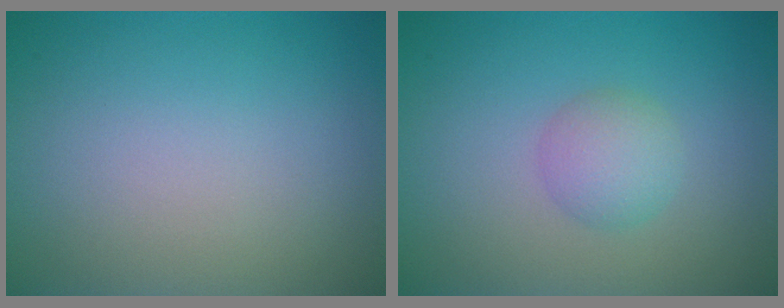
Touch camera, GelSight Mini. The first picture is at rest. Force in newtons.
{"total": 2.4, "press": 2.4, "slide": 0.1}